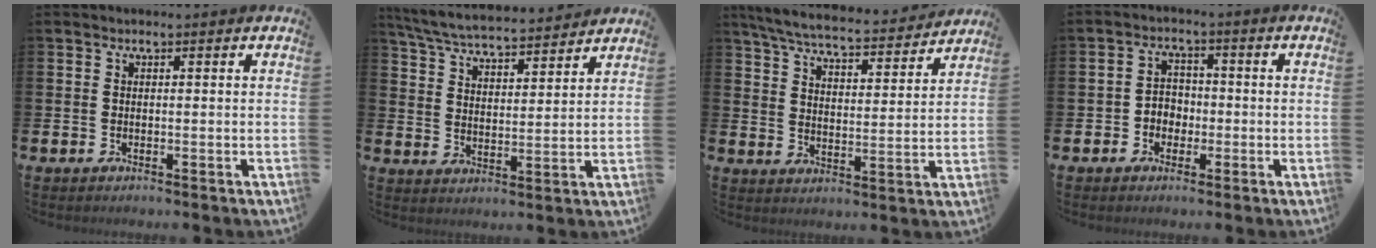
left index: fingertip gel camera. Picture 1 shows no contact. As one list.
[{"total": 6.2, "force": [6.0, 0.7, 1.4], "torque": [-0.057, -0.039, 0.105]}, {"total": 6.6, "force": [6.2, 0.8, 2.1], "torque": [-0.071, -0.042, 0.105]}, {"total": 2.9, "force": [-1.3, 2.4, 1.0], "torque": [-0.026, 0.007, -0.030]}]